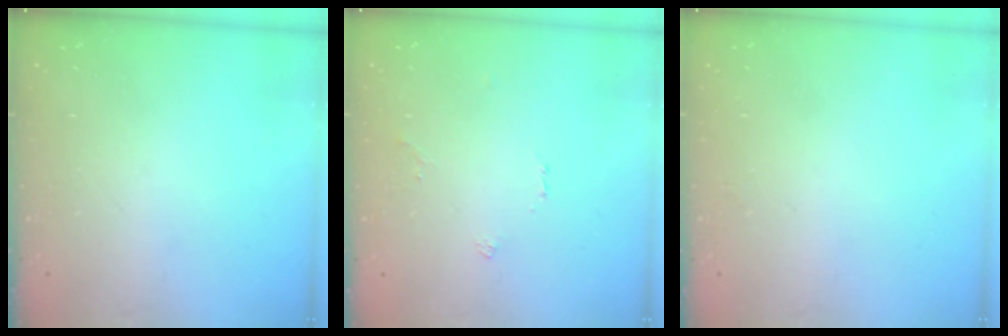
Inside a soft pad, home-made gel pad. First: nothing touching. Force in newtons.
{"total": 1.5, "press": 1.4, "slide": 0.2}
{"total": 2.1, "press": 2.1, "slide": 0.2}